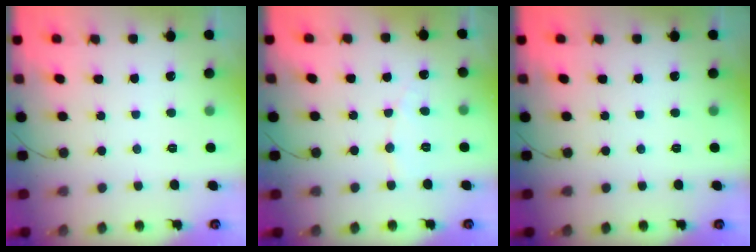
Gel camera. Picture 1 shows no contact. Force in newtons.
{"total": 4.3, "press": 4.2, "slide": 0.5}
{"total": 0.0}